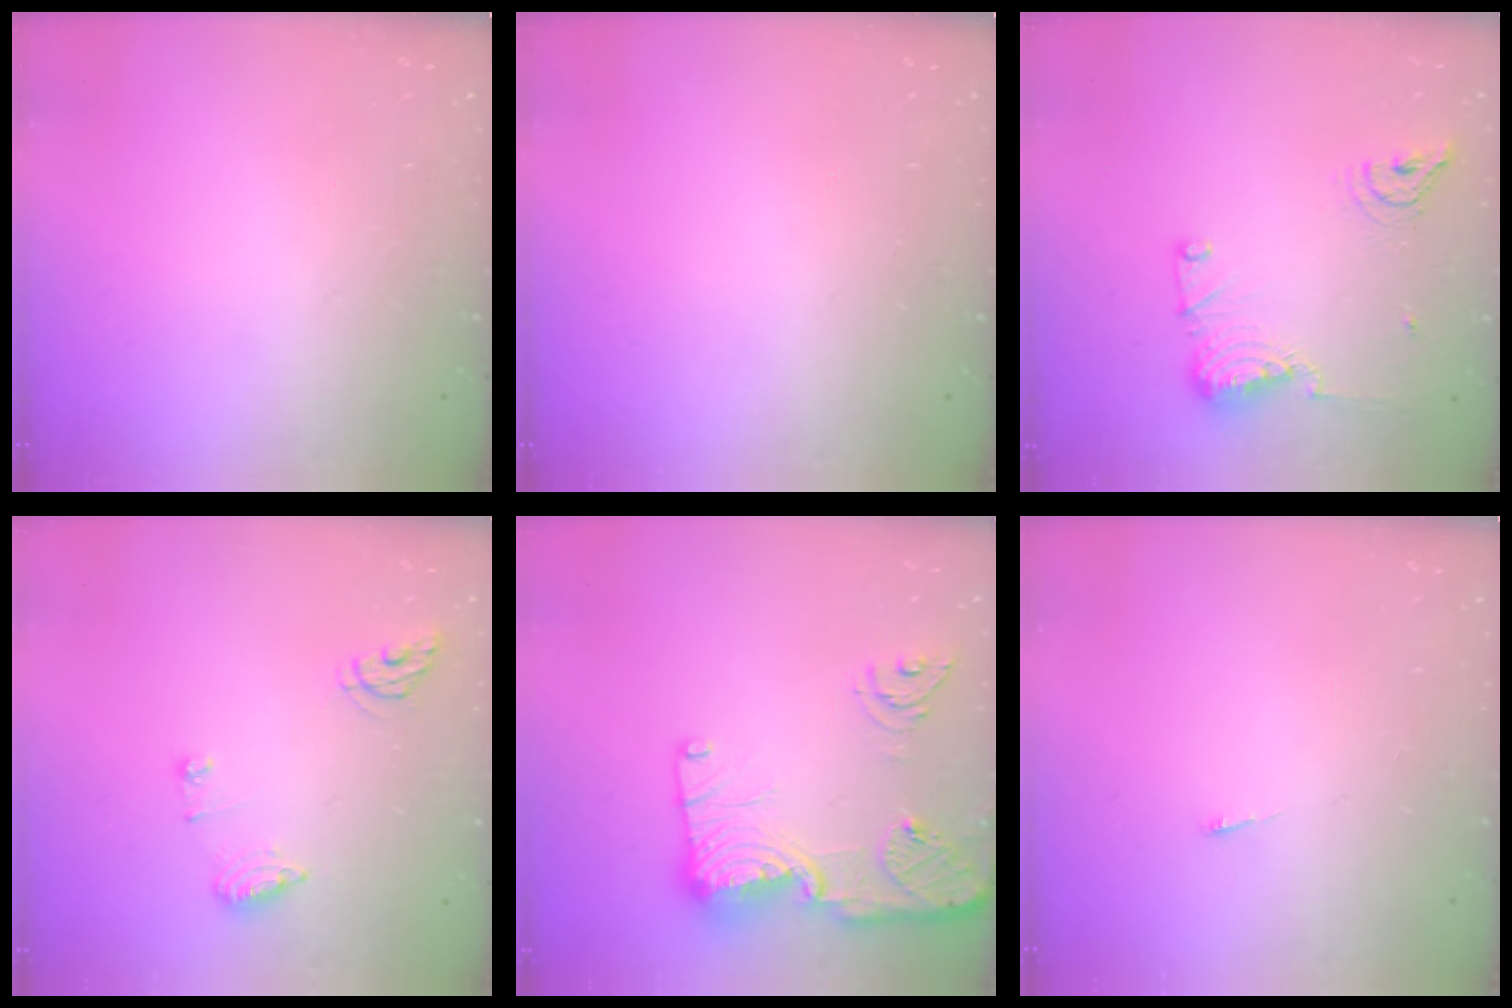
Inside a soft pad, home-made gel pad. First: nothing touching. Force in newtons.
{"total": 0.0}
{"total": 11.6, "press": 11.5, "slide": 1.6}
{"total": 8.9, "press": 8.8, "slide": 1.1}
{"total": 18.5, "press": 18.4, "slide": 2.0}
{"total": 2.6, "press": 2.5, "slide": 0.3}